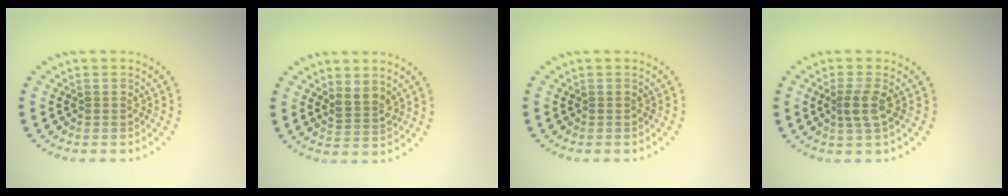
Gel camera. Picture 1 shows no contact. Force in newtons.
{"total": 2.0, "press": 1.7, "slide": 1.1}
{"total": 0.0}
{"total": 2.0, "press": 1.7, "slide": 1.2}